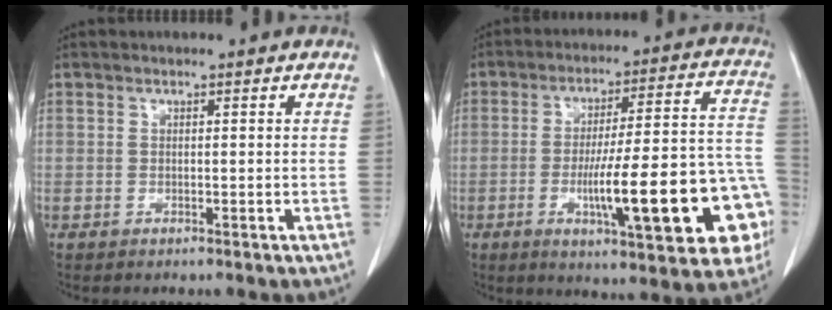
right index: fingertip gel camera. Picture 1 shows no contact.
{"total": 21.3, "force": [-6.1, 3.2, 20.2], "torque": [-0.219, 0.022, -0.074]}